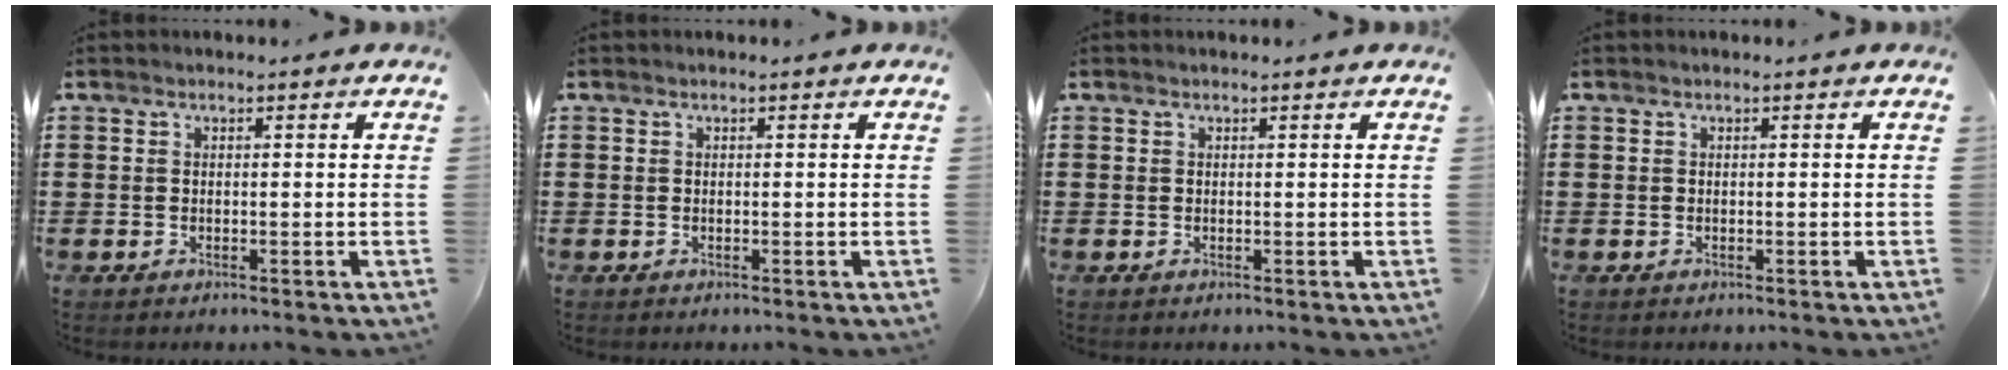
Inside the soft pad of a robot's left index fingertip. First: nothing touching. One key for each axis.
{"total": 0.0}
{"total": 0.0}
{"total": 0.0}